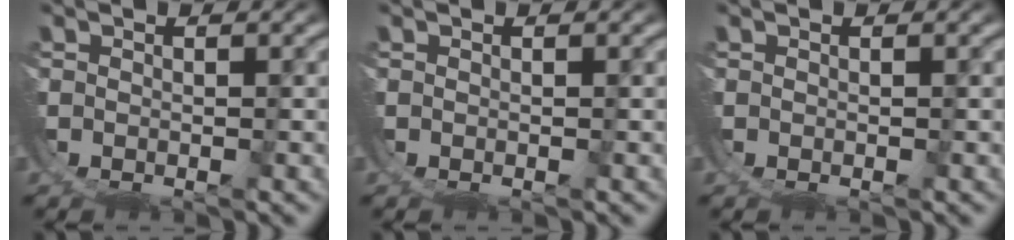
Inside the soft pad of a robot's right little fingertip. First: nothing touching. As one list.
[{"total": 0.0}, {"total": 0.0}]